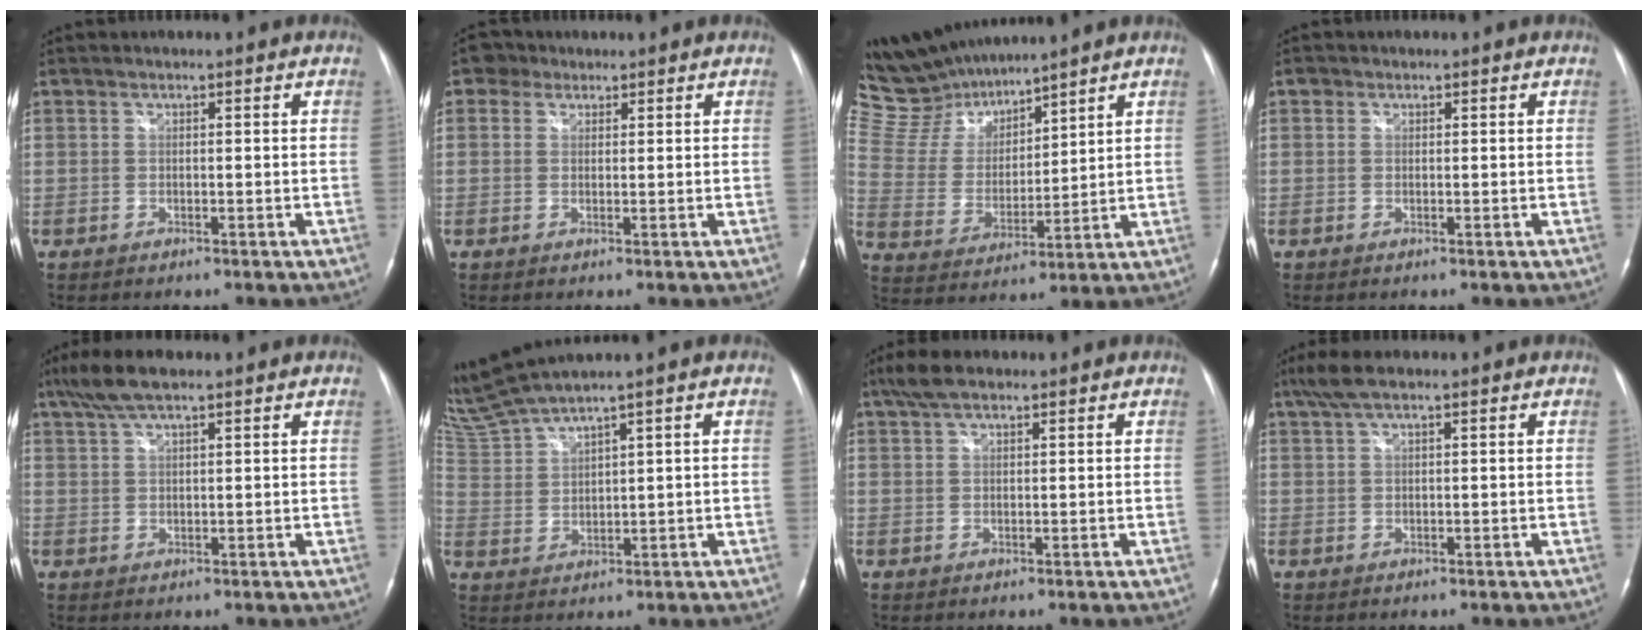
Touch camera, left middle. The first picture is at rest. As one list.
[{"total": 2.7, "force": [1.5, 2.2, 0.4], "torque": [-0.010, 0.012, 0.021]}, {"total": 10.7, "force": [10.5, 2.0, 1.0], "torque": [-0.047, 0.011, 0.224]}, {"total": 0.7, "force": [0.3, 0.7, 0.1], "torque": [0.002, 0.003, 0.001]}, {"total": 5.8, "force": [4.2, 1.1, 3.8], "torque": [-0.085, 0.020, 0.079]}, {"total": 7.4, "force": [6.6, -1.6, 2.8], "torque": [-0.078, 0.006, 0.145]}, {"total": 4.3, "force": [3.1, 1.5, 2.6], "torque": [-0.061, 0.021, 0.059]}, {"total": 4.1, "force": [2.8, 0.8, 2.9], "torque": [-0.067, 0.025, 0.056]}]